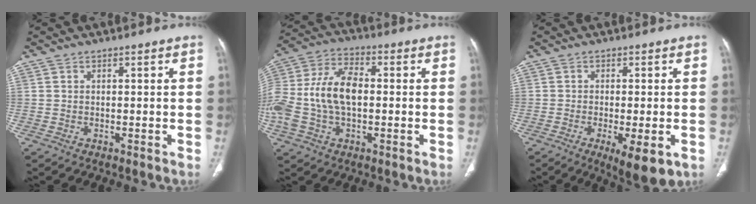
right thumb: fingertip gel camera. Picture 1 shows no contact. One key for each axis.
{"total": 16.6, "fx": -0.7, "fy": 9.7, "fz": 13.4, "tx": -0.302, "ty": 0.029, "tz": -0.015}
{"total": 5.6, "fx": -1.9, "fy": 1.6, "fz": 5.0, "tx": -0.080, "ty": -0.014, "tz": -0.027}